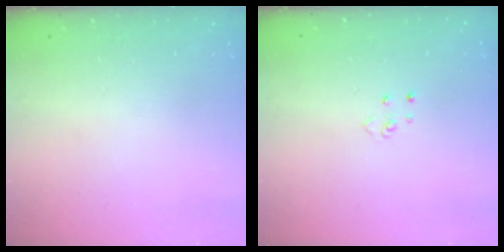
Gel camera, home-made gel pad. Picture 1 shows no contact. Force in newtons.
{"total": 4.1, "press": 4.1, "slide": 0.4}